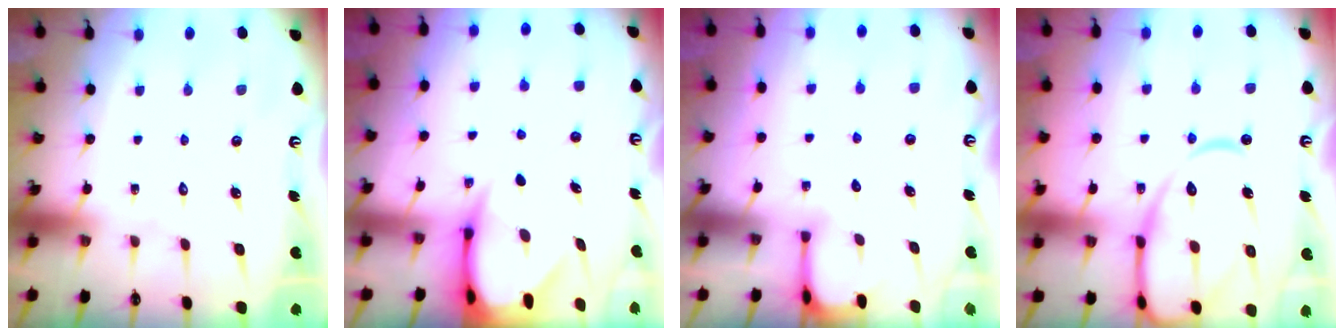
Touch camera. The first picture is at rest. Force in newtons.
{"total": 5.5, "press": 5.5, "slide": 0.6}
{"total": 2.6, "press": 2.5, "slide": 0.4}
{"total": 14.8, "press": 14.7, "slide": 1.7}